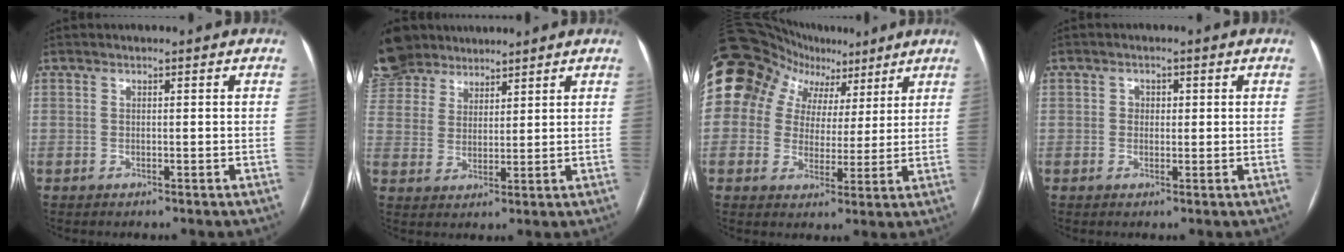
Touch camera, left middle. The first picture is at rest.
{"total": 12.5, "force": [10.0, 6.8, 3.2], "torque": [-0.094, 0.037, 0.199]}
{"total": 14.8, "force": [8.4, 11.2, 4.8], "torque": [-0.089, 0.064, 0.132]}
{"total": 1.5, "force": [0.3, 1.2, 0.8], "torque": [-0.012, 0.004, 0.003]}